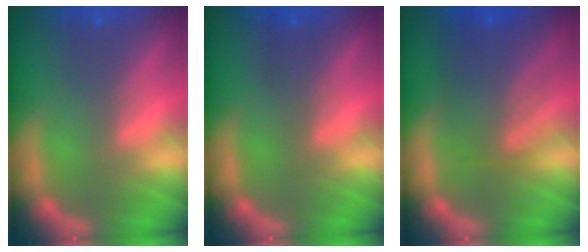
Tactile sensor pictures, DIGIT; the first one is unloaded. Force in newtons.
{"total": 1.4}
{"total": 6.5}